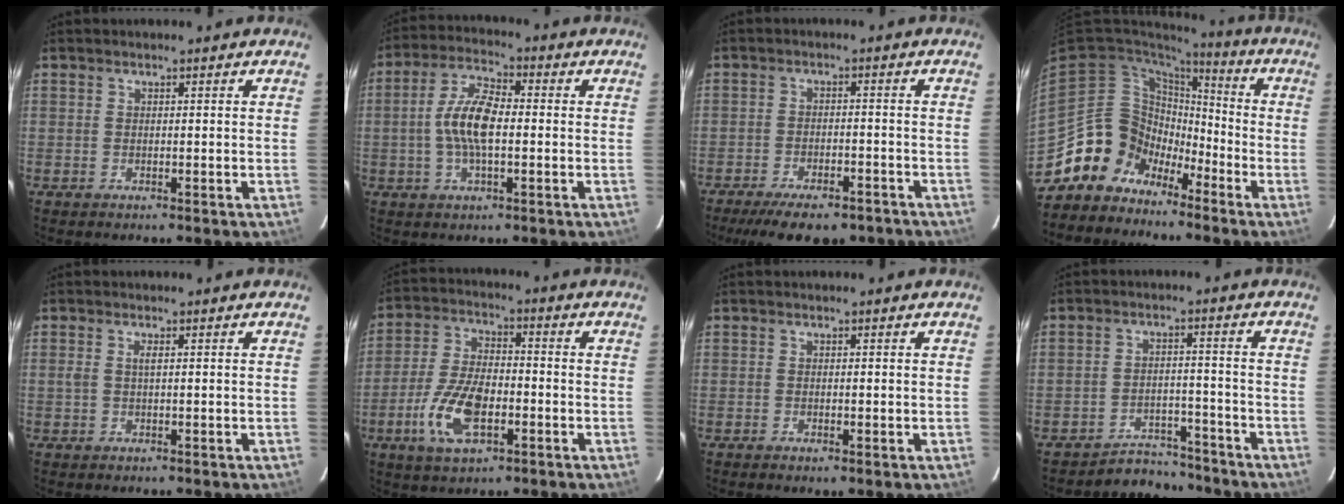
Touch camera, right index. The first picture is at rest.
{"total": 8.9, "force": [-0.8, 3.3, 8.3], "torque": [-0.167, 0.012, -0.020]}
{"total": 13.6, "force": [-10.6, 5.0, 6.9], "torque": [-0.148, -0.022, -0.150]}
{"total": 13.2, "force": [-8.8, 9.6, 2.2], "torque": [-0.065, 0.032, -0.163]}
{"total": 1.3, "force": [0.3, 0.3, 1.2], "torque": [-0.025, 0.002, 0.004]}
{"total": 12.1, "force": [-4.3, 5.6, 9.9], "torque": [-0.210, -0.004, -0.079]}
{"total": 0.8, "force": [-0.2, 0.4, 0.7], "torque": [-0.013, -0.004, -0.004]}
{"total": 7.3, "force": [-6.8, 2.7, -0.2], "torque": [-0.012, 0.021, -0.098]}